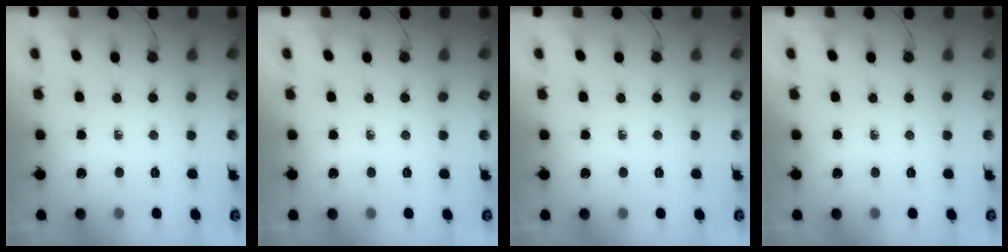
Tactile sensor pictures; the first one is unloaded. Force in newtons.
{"total": 0.0}
{"total": 0.0}
{"total": 0.0}